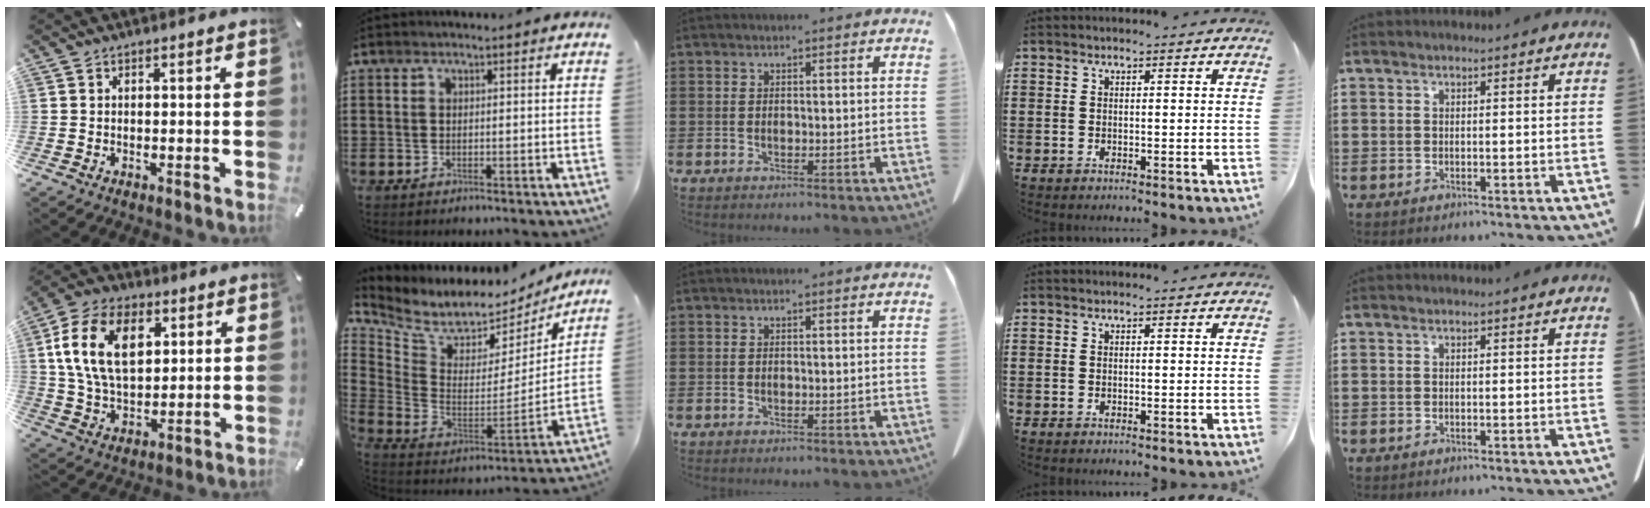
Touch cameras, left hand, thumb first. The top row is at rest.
{"thumb": {"total": 16.0, "force": [5.1, 10.3, 11.2], "torque": [-0.234, 0.004, 0.089]}, "index": {"total": 5.6, "force": [4.9, 2.5, 1.1], "torque": [-0.061, -0.050, 0.084]}}